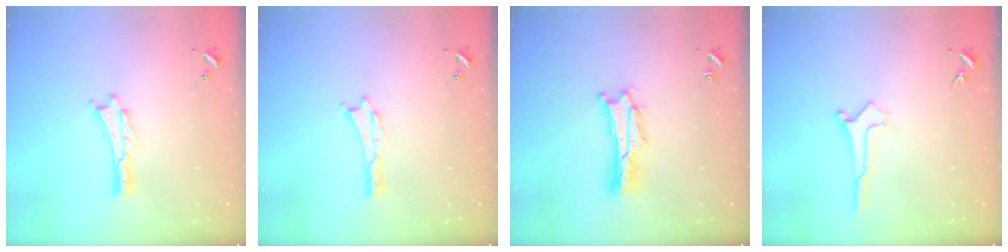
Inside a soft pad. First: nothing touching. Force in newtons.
{"total": 0.0}
{"total": 3.0, "press": 2.9, "slide": 0.3}
{"total": 0.0}